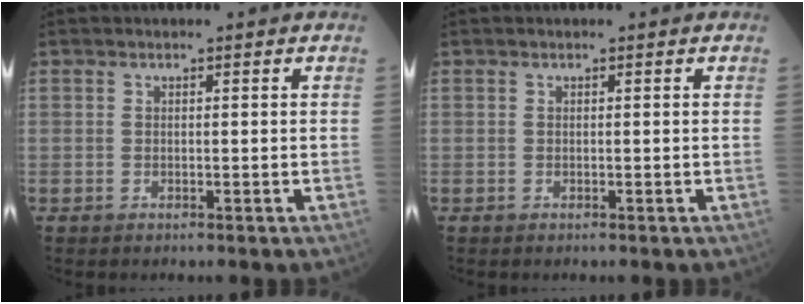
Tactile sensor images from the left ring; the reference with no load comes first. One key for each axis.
{"total": 0.0}